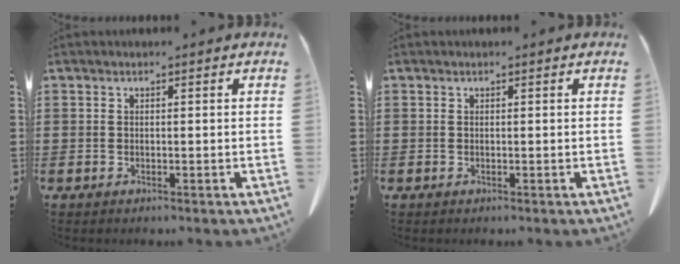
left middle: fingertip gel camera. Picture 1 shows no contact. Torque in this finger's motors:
{"motor_torque": [0.00, 0.00, 0.00, -0.01]}